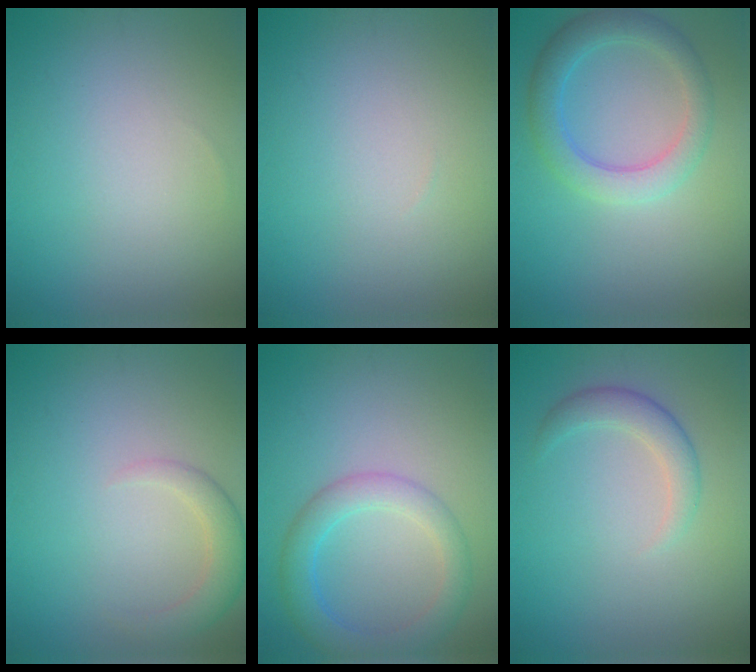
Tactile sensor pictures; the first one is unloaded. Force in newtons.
{"total": 0.0}
{"total": 4.1, "press": 4.1, "slide": 0.2}
{"total": 2.8, "press": 2.7, "slide": 0.2}
{"total": 4.2, "press": 4.2, "slide": 0.2}
{"total": 2.4, "press": 2.4, "slide": 0.1}